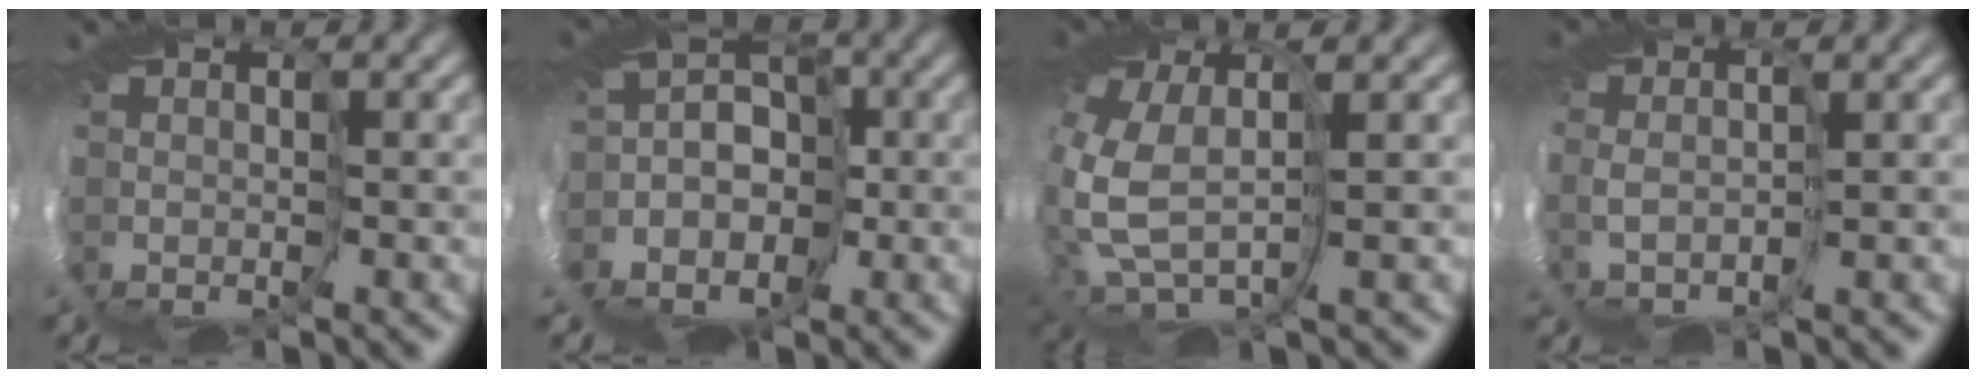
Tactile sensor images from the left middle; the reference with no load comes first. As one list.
[{"total": 6.9, "force": [-4.1, 5.0, 2.3], "torque": [-0.063, 0.014, -0.084]}, {"total": 4.7, "force": [-0.7, 1.6, 4.3], "torque": [-0.205, -0.016, 0.002]}, {"total": 1.6, "force": [-0.6, -1.4, 0.4], "torque": [-0.050, 0.014, -0.004]}]